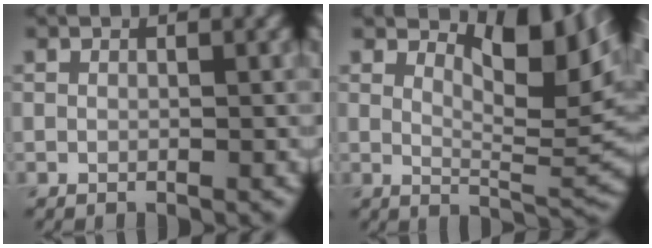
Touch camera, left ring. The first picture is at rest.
{"total": 7.3, "force": [3.7, 2.5, 5.7], "torque": [-0.082, -0.005, 0.060]}